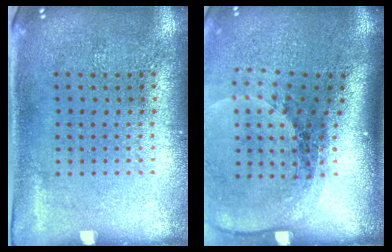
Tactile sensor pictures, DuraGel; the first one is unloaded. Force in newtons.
{"total": 2.1, "press": 1.6, "slide": 1.3}